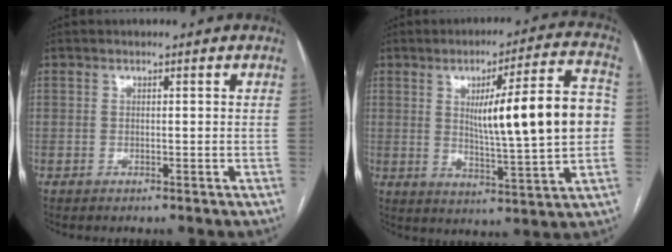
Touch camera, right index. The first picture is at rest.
{"total": 16.5, "force": [1.5, 1.4, 16.4], "torque": [-0.243, 0.012, 0.025]}